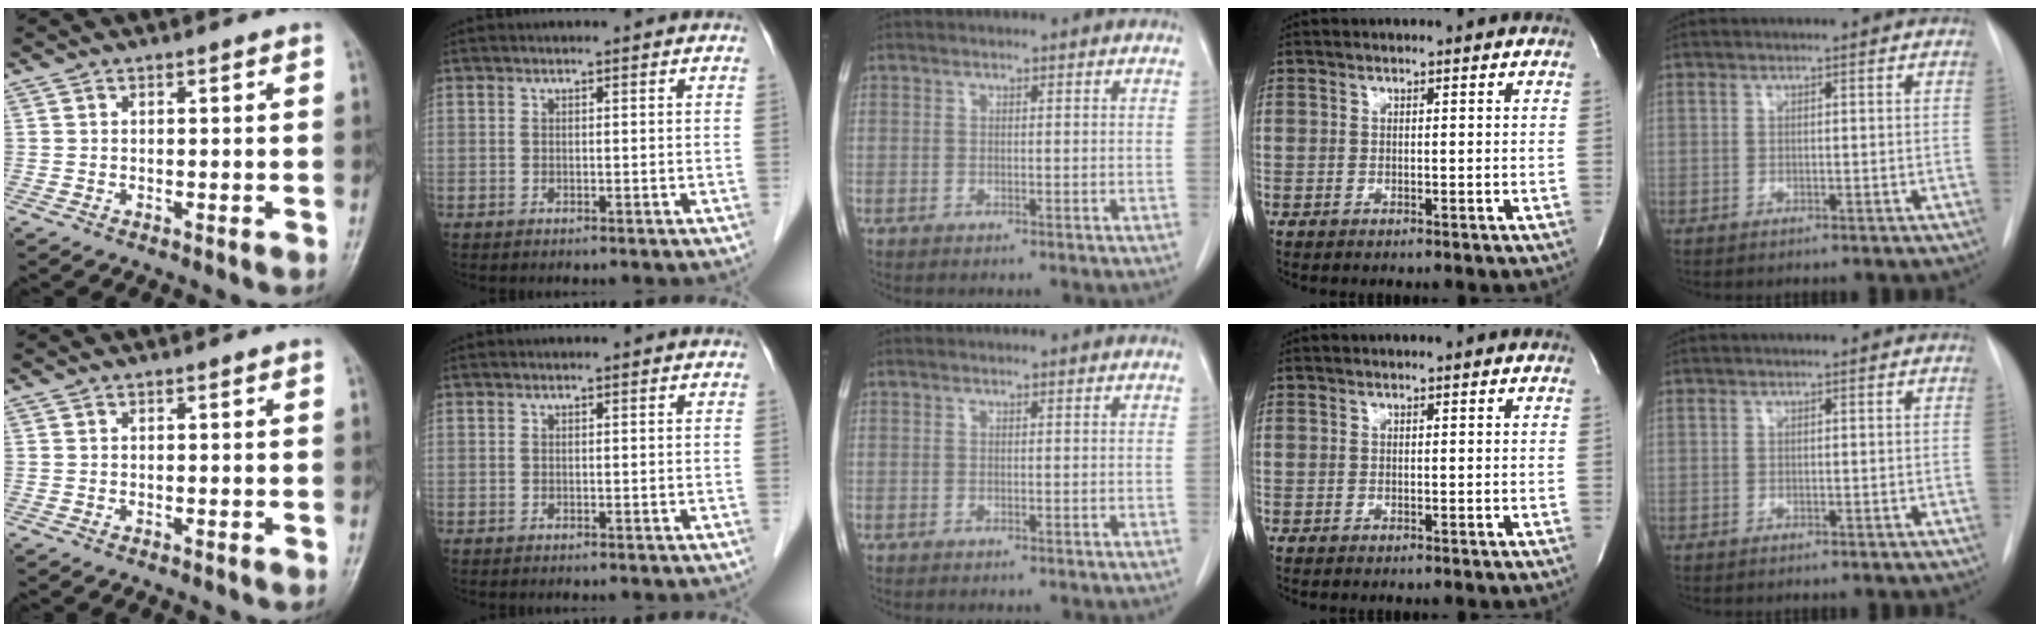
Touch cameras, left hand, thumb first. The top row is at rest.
{}